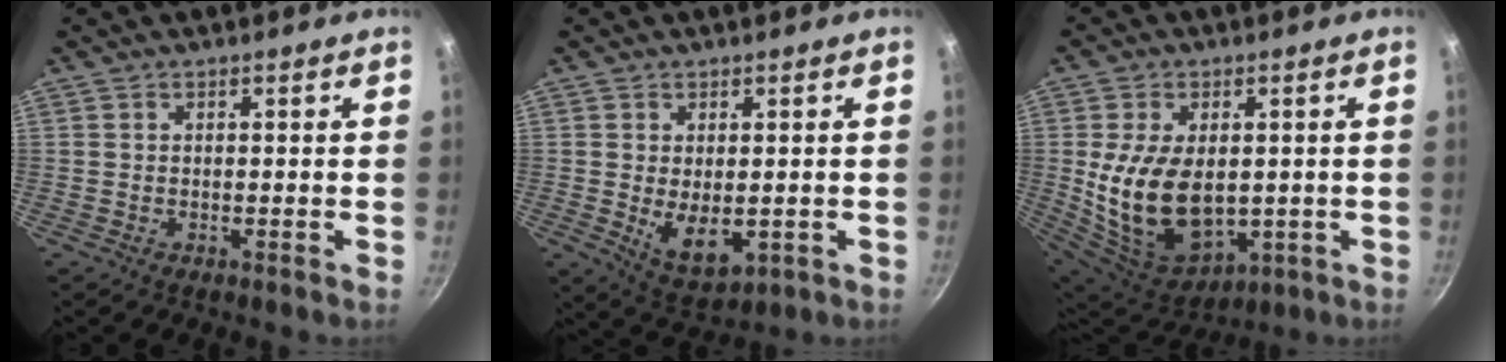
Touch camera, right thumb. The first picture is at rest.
{"total": 7.6, "force": [-0.7, 4.4, 6.2], "torque": [-0.090, -0.020, 0.008]}
{"total": 17.5, "force": [-0.2, 11.2, 13.4], "torque": [-0.230, -0.023, 0.021]}